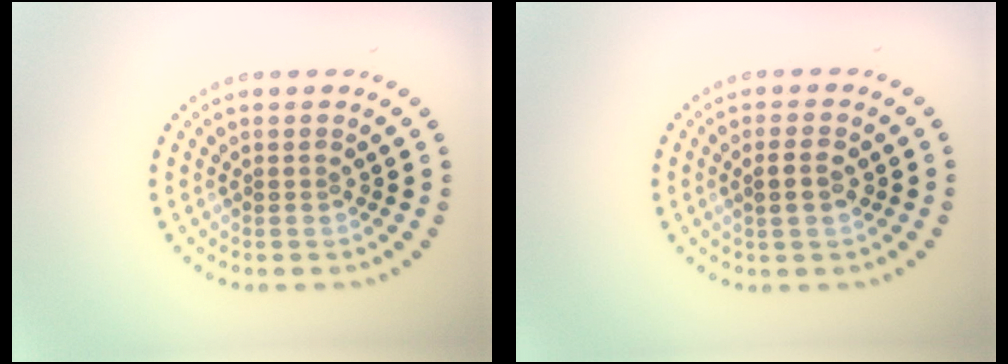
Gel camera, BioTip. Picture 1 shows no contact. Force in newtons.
{"total": 1.7, "press": 1.7, "slide": 0.3}